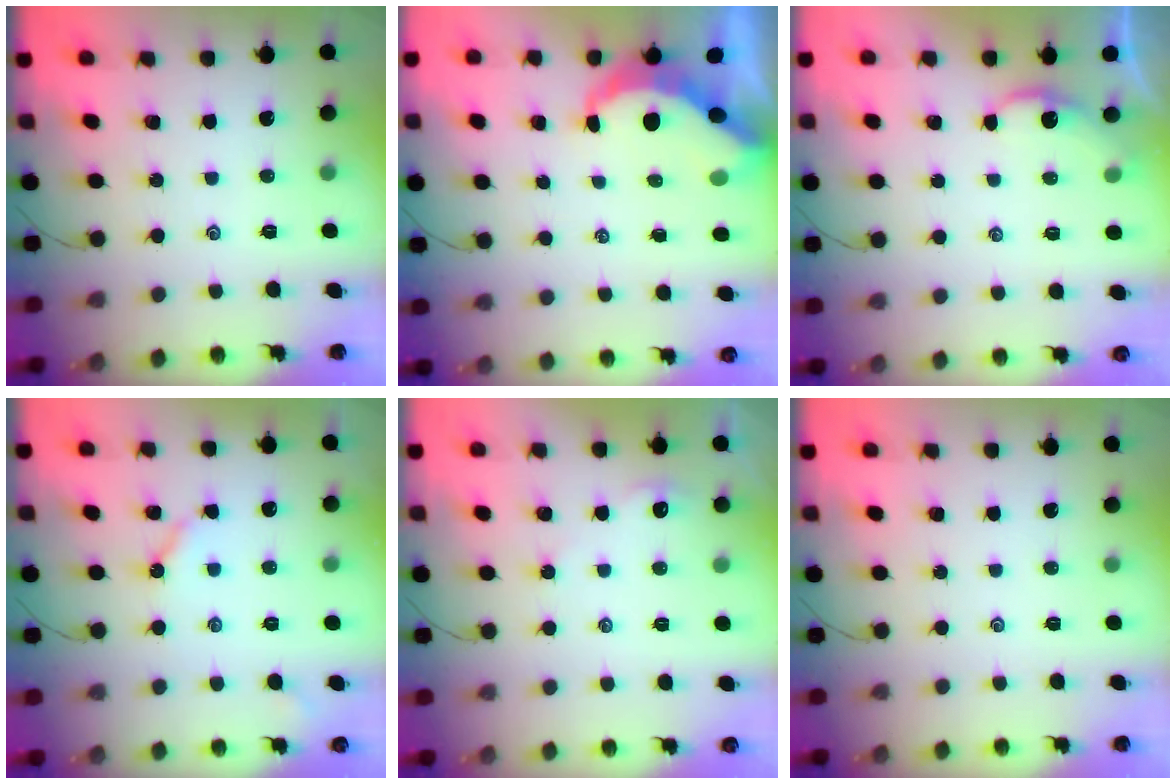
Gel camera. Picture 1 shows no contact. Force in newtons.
{"total": 6.3, "press": 6.3, "slide": 0.8}
{"total": 1.3, "press": 1.3, "slide": 0.2}
{"total": 3.8, "press": 3.8, "slide": 0.3}
{"total": 2.9, "press": 2.9, "slide": 0.4}
{"total": 0.0}